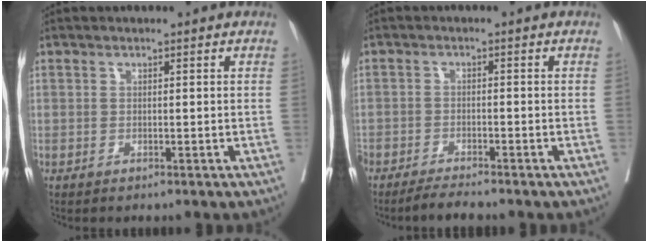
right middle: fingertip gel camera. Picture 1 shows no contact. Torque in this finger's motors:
{"motor_torque": [1.08, -1.06, 0.62, 0.15]}